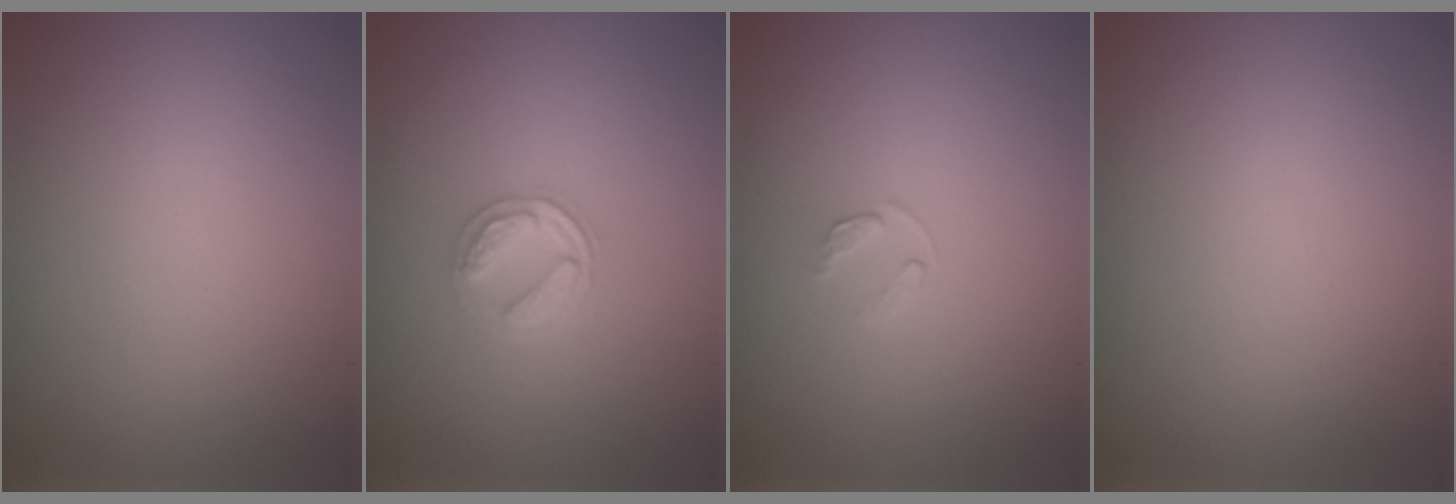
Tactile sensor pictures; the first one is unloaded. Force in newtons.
{"total": 2.6, "press": 2.5, "slide": 0.5}
{"total": 0.8, "press": 0.5, "slide": 0.6}
{"total": 0.0}